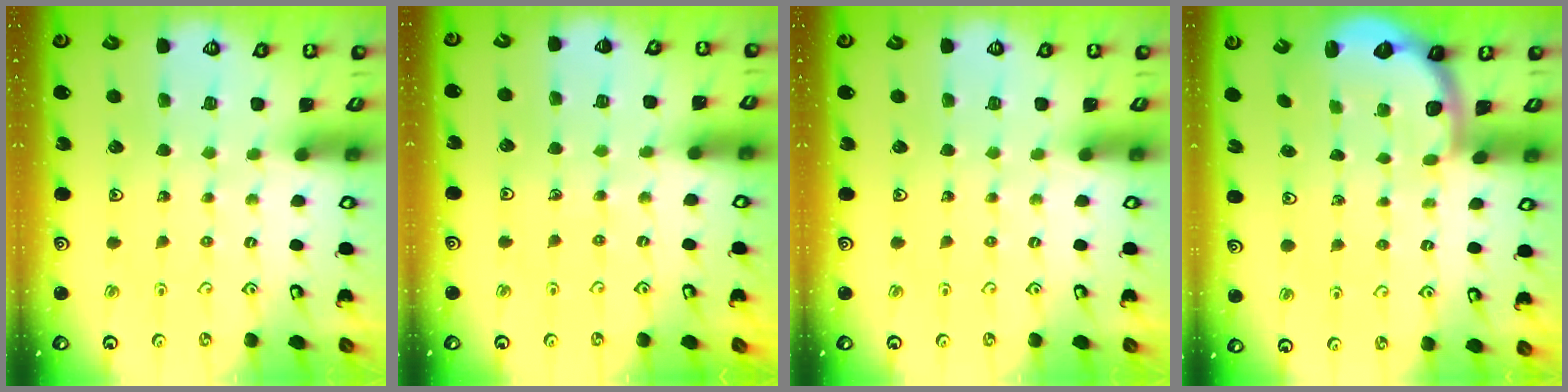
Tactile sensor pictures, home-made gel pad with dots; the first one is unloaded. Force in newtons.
{"total": 4.0, "press": 4.0, "slide": 0.6}
{"total": 0.0}
{"total": 2.6, "press": 2.2, "slide": 1.3}